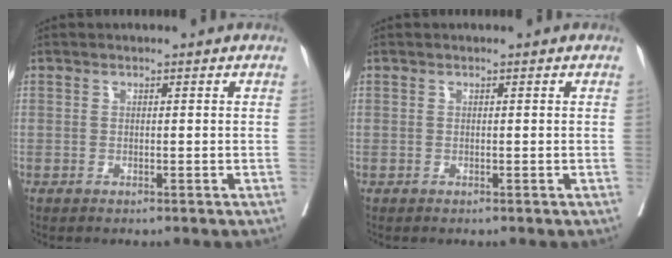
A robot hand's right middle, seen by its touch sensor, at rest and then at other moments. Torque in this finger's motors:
{"motor_torque": [-0.03, 0.12, 0.00, 0.00]}